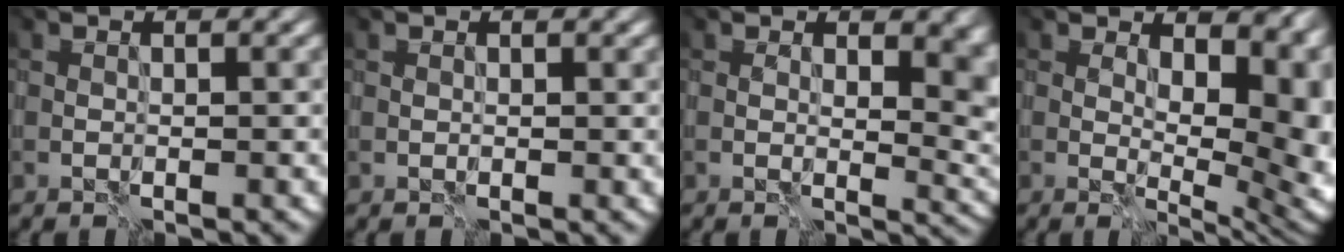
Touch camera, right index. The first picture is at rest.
{"total": 0.0}
{"total": 5.9, "force": [1.3, 3.1, 4.8], "torque": [-0.044, -0.003, 0.018]}
{"total": 10.8, "force": [2.5, 6.1, 8.6], "torque": [-0.068, 0.005, 0.043]}